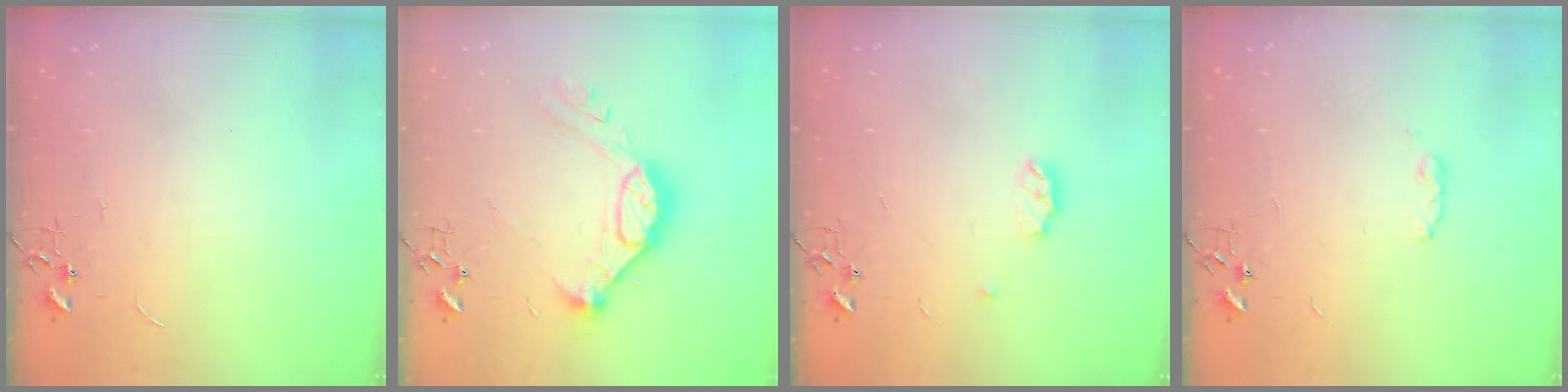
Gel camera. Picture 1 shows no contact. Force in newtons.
{"total": 14.3, "press": 14.3, "slide": 1.0}
{"total": 5.2, "press": 5.1, "slide": 0.9}
{"total": 3.4, "press": 3.4, "slide": 0.5}